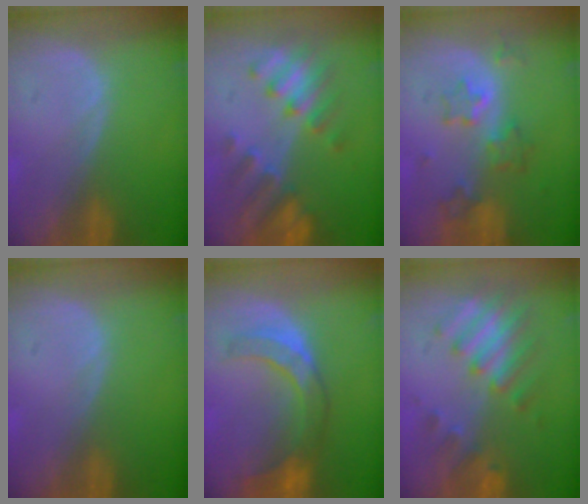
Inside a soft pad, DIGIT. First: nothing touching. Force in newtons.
{"total": 7.8, "press": 7.7, "slide": 0.8}
{"total": 6.6, "press": 6.0, "slide": 2.7}
{"total": 0.0}
{"total": 7.6, "press": 7.5, "slide": 1.3}
{"total": 8.2, "press": 7.3, "slide": 3.8}